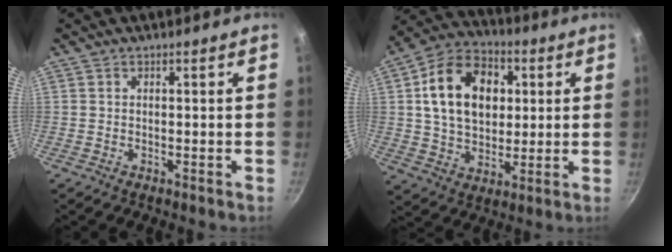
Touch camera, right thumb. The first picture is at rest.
{"total": 18.0, "force": [3.6, 12.9, 12.0], "torque": [-0.172, 0.013, 0.053]}